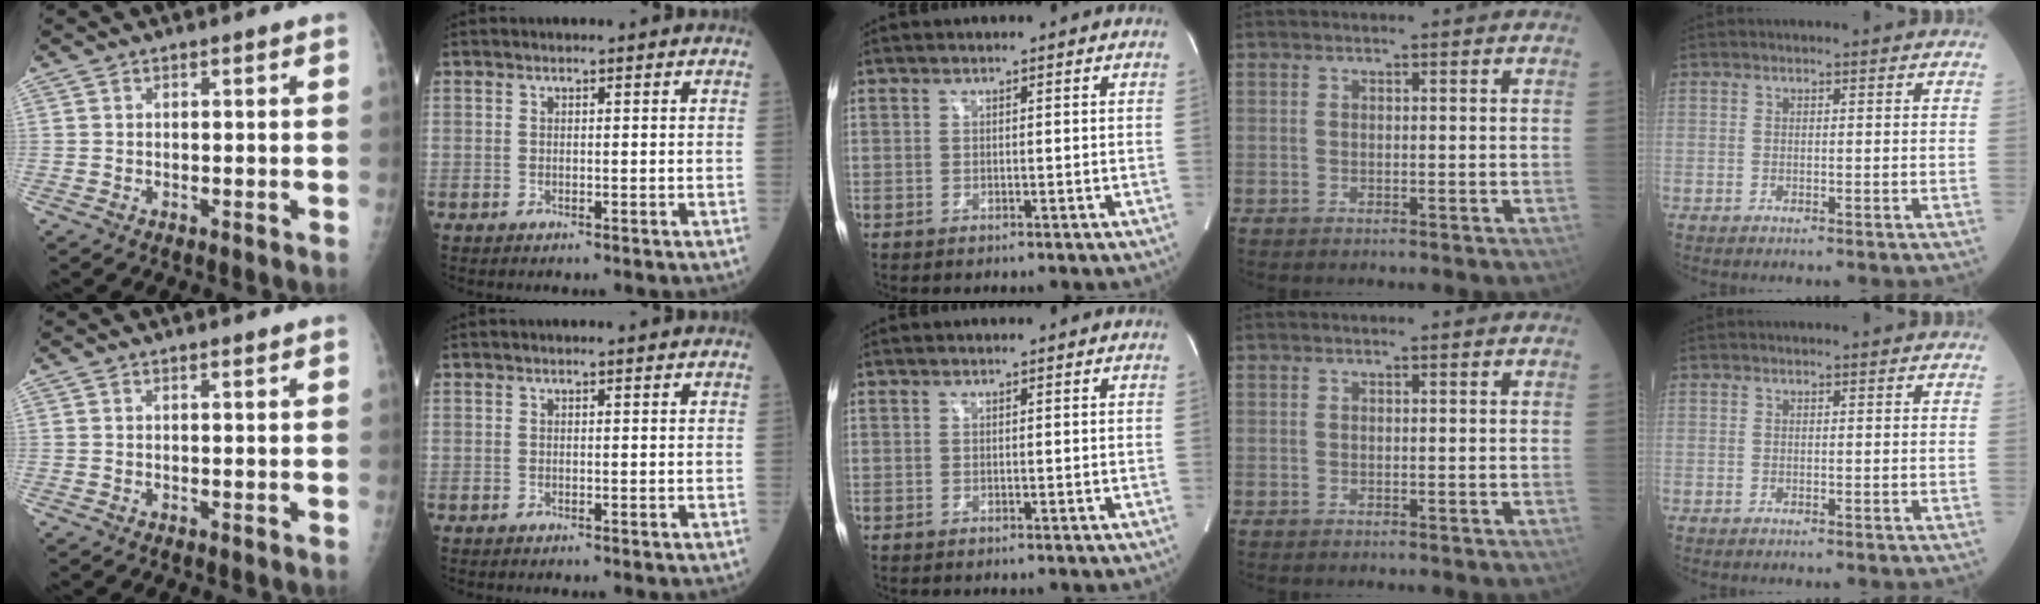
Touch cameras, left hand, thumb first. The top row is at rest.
{"thumb": {"total": 0.6, "force": [0.4, 0.1, 0.3], "torque": [-0.008, -0.002, 0.007]}}